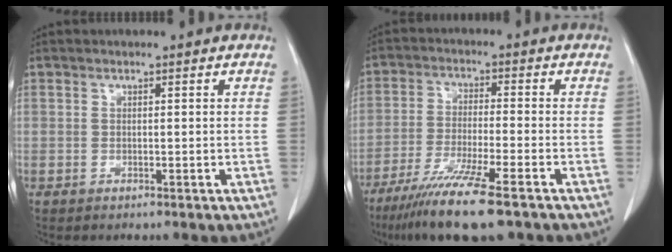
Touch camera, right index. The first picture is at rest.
{"total": 12.0, "force": [-8.5, 0.4, 8.5], "torque": [-0.150, -0.035, -0.140]}